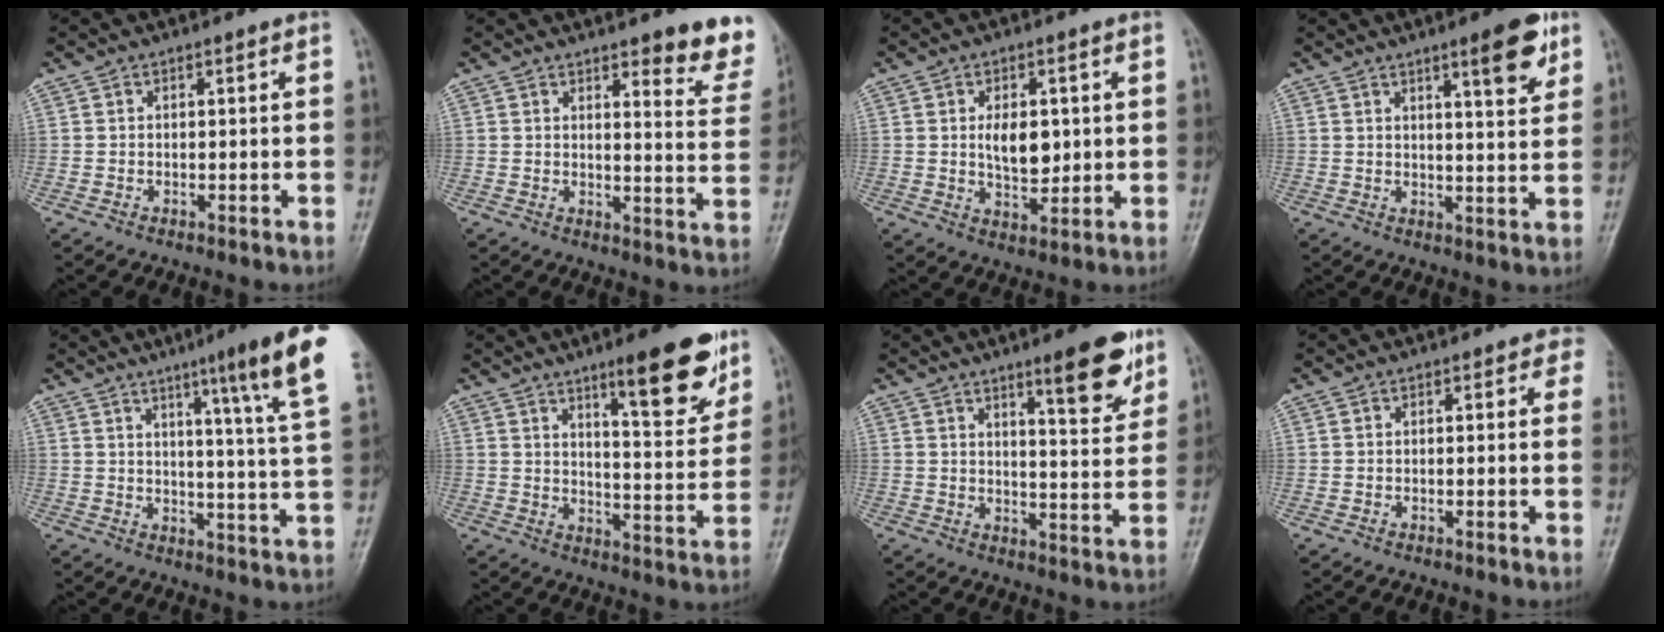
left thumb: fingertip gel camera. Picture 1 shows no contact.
{"total": 10.9, "force": [8.3, 3.1, 6.3], "torque": [-0.034, -0.050, 0.086]}
{"total": 7.2, "force": [0.9, 4.2, 5.7], "torque": [-0.074, -0.010, 0.021]}
{"total": 8.0, "force": [4.7, 1.7, 6.2], "torque": [-0.077, -0.026, 0.064]}
{"total": 16.2, "force": [8.8, 0.4, 13.5], "torque": [-0.179, -0.042, 0.109]}
{"total": 14.6, "force": [9.2, 3.6, 10.8], "torque": [-0.117, -0.057, 0.134]}
{"total": 10.7, "force": [6.8, 2.4, 7.9], "torque": [-0.087, -0.043, 0.096]}
{"total": 2.3, "force": [1.2, 1.7, 1.2], "torque": [0.018, -0.001, -0.002]}